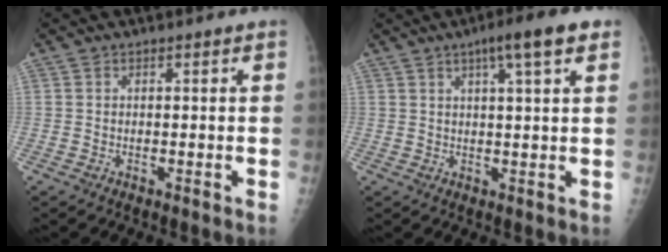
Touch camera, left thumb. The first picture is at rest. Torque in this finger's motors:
{"motor_torque": [1.20, 0.38, 0.52, -0.46, 0.04]}